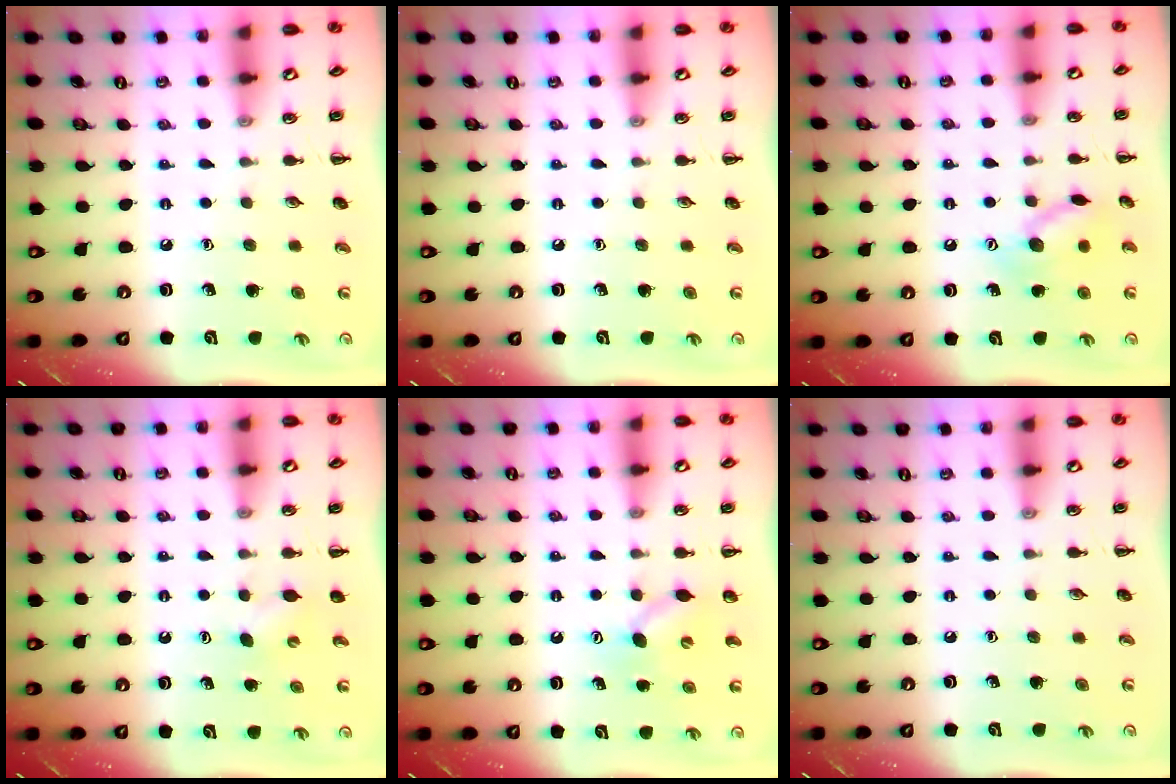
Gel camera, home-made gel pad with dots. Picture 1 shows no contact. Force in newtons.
{"total": 0.0}
{"total": 10.7, "press": 10.7, "slide": 0.6}
{"total": 2.9, "press": 2.9, "slide": 0.6}
{"total": 6.1, "press": 5.9, "slide": 1.4}
{"total": 0.0}